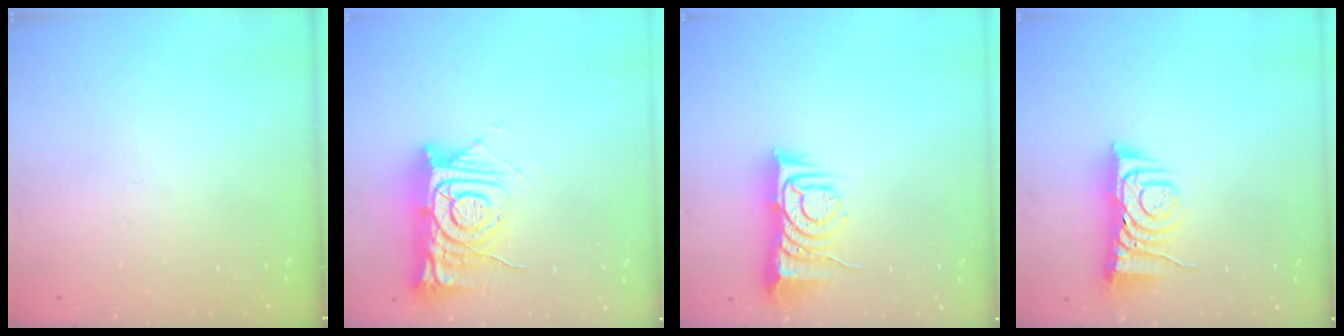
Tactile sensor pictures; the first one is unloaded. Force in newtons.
{"total": 13.6, "press": 13.5, "slide": 1.3}
{"total": 8.9, "press": 8.8, "slide": 1.2}
{"total": 7.3, "press": 7.3, "slide": 0.6}